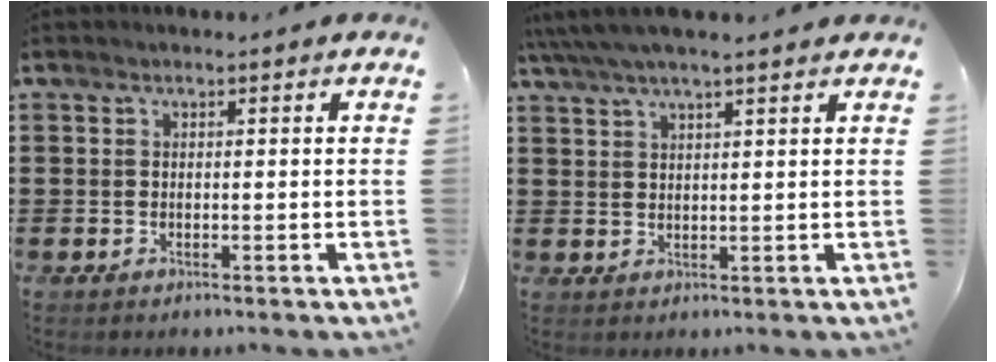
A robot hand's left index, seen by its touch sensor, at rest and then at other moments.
{"total": 3.8, "force": [3.0, 0.4, 2.3], "torque": [-0.053, -0.002, 0.054]}